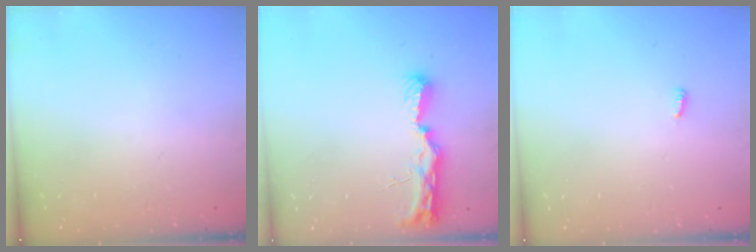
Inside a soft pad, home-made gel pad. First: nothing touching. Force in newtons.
{"total": 8.3, "press": 8.2, "slide": 0.8}
{"total": 2.9, "press": 2.9, "slide": 0.2}